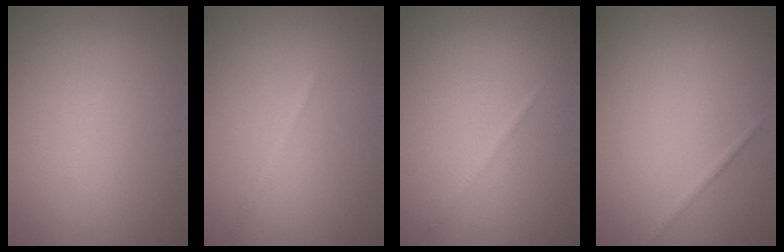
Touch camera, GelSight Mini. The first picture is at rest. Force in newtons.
{"total": 0.8, "press": 0.8, "slide": 0.0}
{"total": 0.5, "press": 0.5, "slide": 0.1}
{"total": 0.6, "press": 0.6, "slide": 0.0}